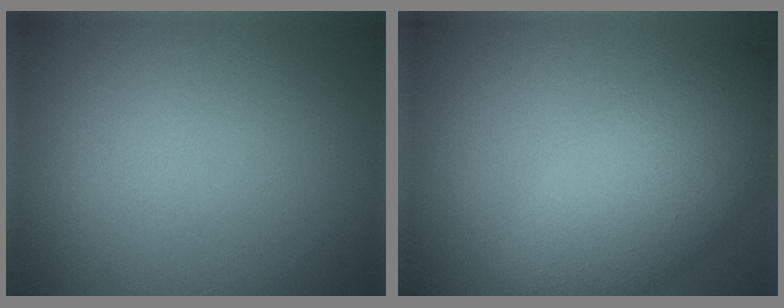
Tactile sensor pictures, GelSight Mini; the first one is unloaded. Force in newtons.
{"total": 7.0, "press": 7.0, "slide": 0.2}